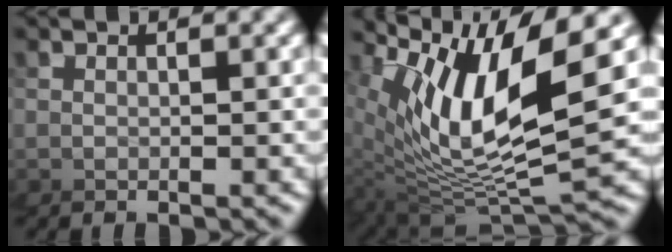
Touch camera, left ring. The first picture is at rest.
{"total": 8.3, "force": [3.0, 3.9, 6.6], "torque": [-0.148, 0.026, 0.035]}